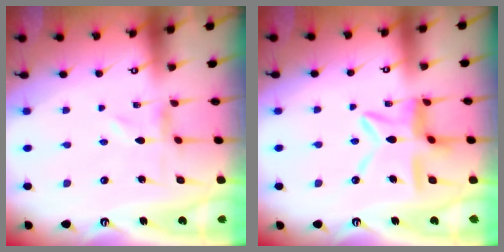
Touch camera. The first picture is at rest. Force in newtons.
{"total": 11.6, "press": 11.5, "slide": 1.2}